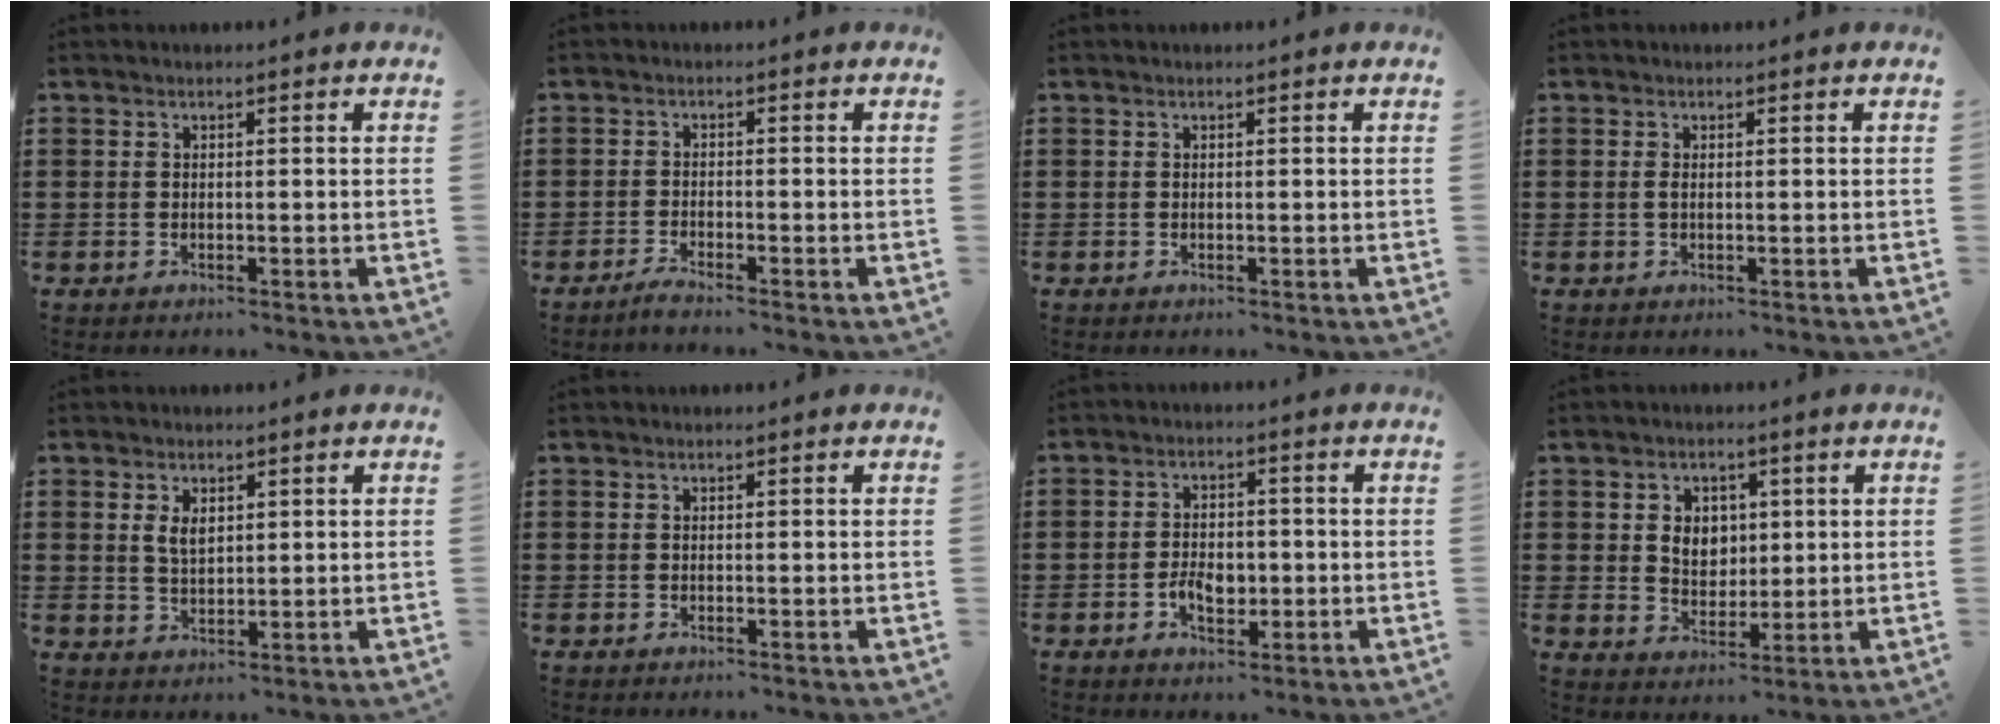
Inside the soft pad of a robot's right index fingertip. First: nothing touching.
{"total": 1.8, "force": [-1.7, -0.2, 0.6], "torque": [-0.011, 0.000, -0.031]}
{"total": 0.0}
{"total": 0.7, "force": [0.0, 0.1, 0.7], "torque": [-0.023, -0.004, -0.002]}
{"total": 2.9, "force": [1.3, 1.5, 2.1], "torque": [-0.037, 0.001, 0.021]}
{"total": 0.0}
{"total": 4.4, "force": [-1.1, 2.7, 3.3], "torque": [-0.045, 0.000, -0.022]}
{"total": 4.4, "force": [1.0, 3.7, 2.1], "torque": [-0.048, 0.010, 0.015]}